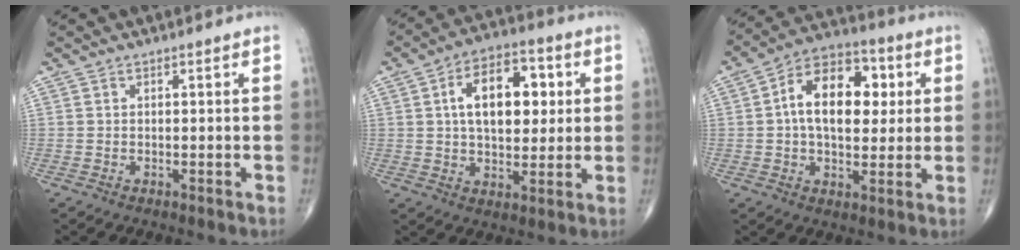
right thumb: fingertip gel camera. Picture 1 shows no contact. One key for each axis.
{"total": 14.8, "fx": 3.0, "fy": 8.5, "fz": 11.7, "tx": -0.153, "ty": 0.008, "tz": 0.046}
{"total": 15.8, "fx": 2.6, "fy": 9.6, "fz": 12.3, "tx": -0.167, "ty": 0.015, "tz": 0.033}